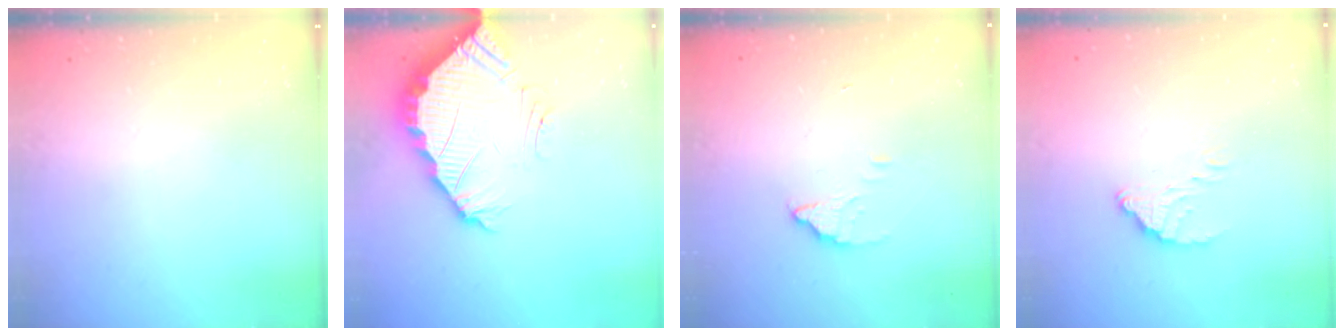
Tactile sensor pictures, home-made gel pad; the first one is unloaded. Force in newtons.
{"total": 4.0, "press": 4.0, "slide": 0.2}
{"total": 2.6, "press": 2.6, "slide": 0.2}
{"total": 4.3, "press": 4.3, "slide": 0.1}